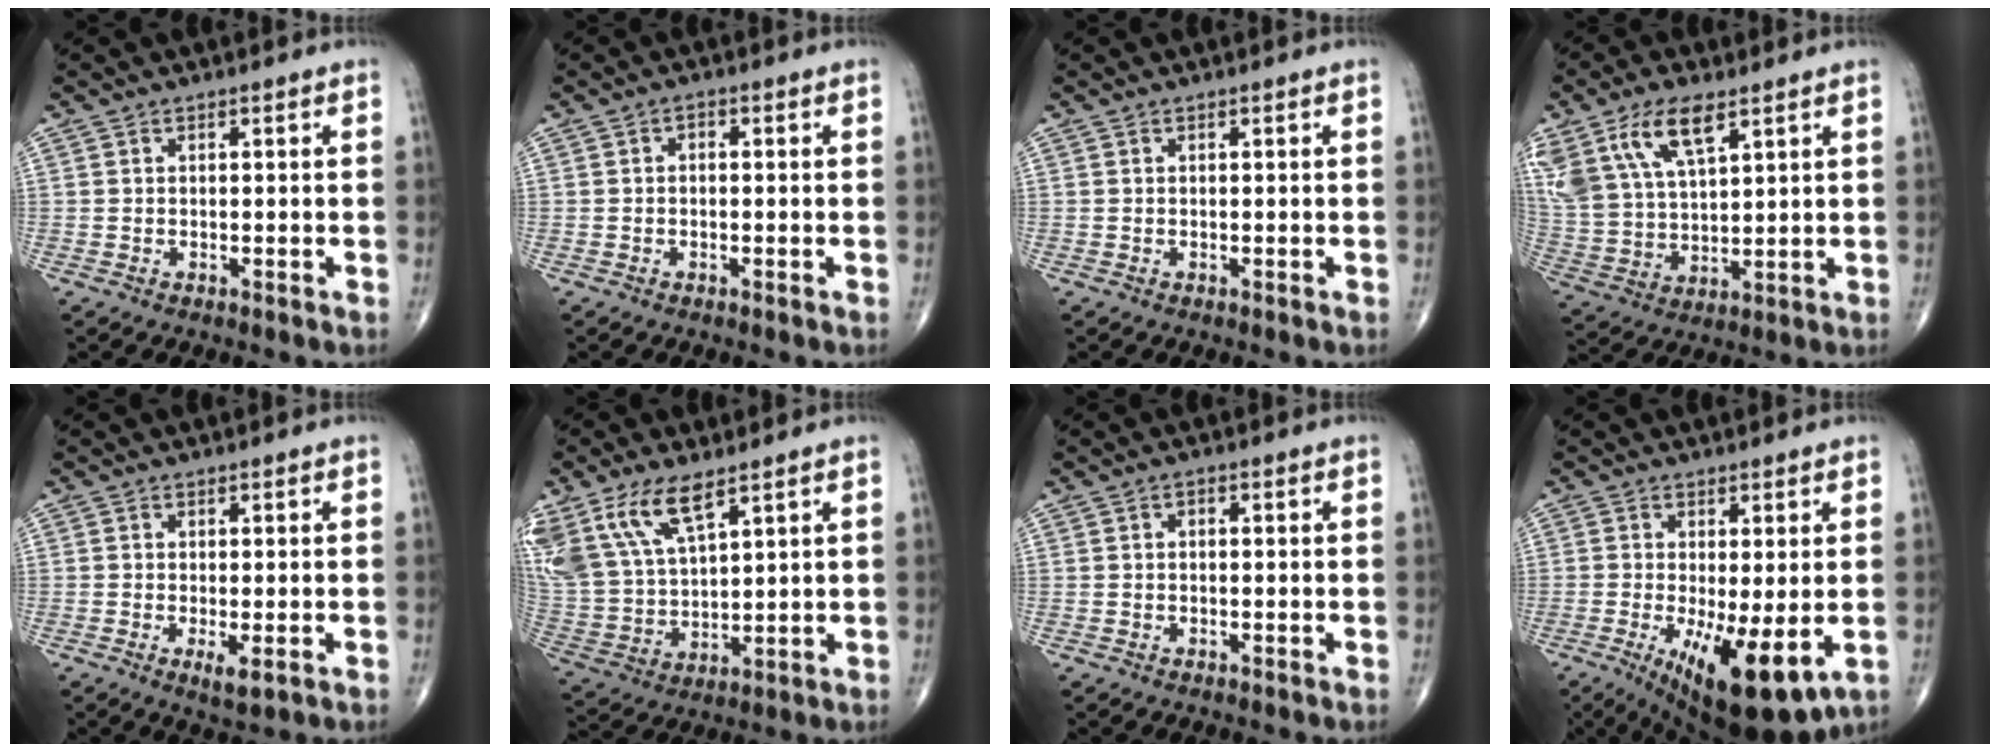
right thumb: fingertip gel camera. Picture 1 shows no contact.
{"total": 1.2, "force": [0.0, 0.8, 0.9], "torque": [-0.010, 0.007, -0.004]}
{"total": 0.0}
{"total": 16.0, "force": [8.6, 7.7, 11.2], "torque": [-0.225, -0.018, 0.172]}
{"total": 3.0, "force": [-0.9, 0.9, 2.7], "torque": [-0.049, -0.009, -0.015]}
{"total": 15.4, "force": [9.1, 6.8, 10.4], "torque": [-0.214, -0.027, 0.192]}
{"total": 0.9, "force": [0.1, 0.6, 0.7], "torque": [-0.010, 0.005, -0.001]}
{"total": 13.4, "force": [-3.6, 4.5, 12.1], "torque": [-0.192, -0.026, -0.040]}